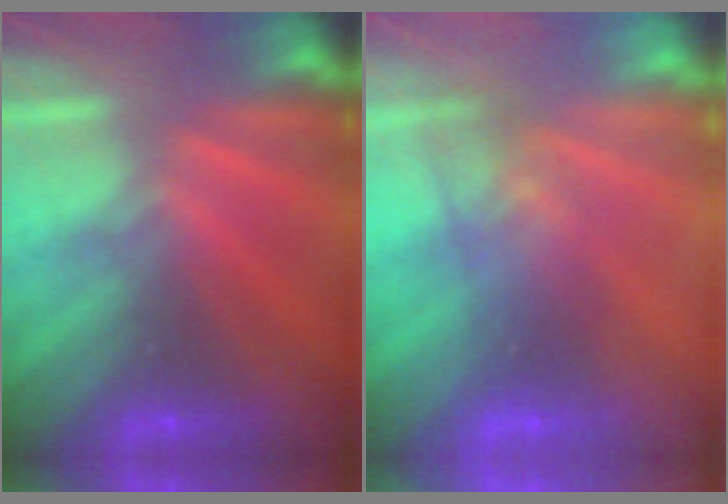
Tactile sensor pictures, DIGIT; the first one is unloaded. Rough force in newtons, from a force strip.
{"total": 2.7}